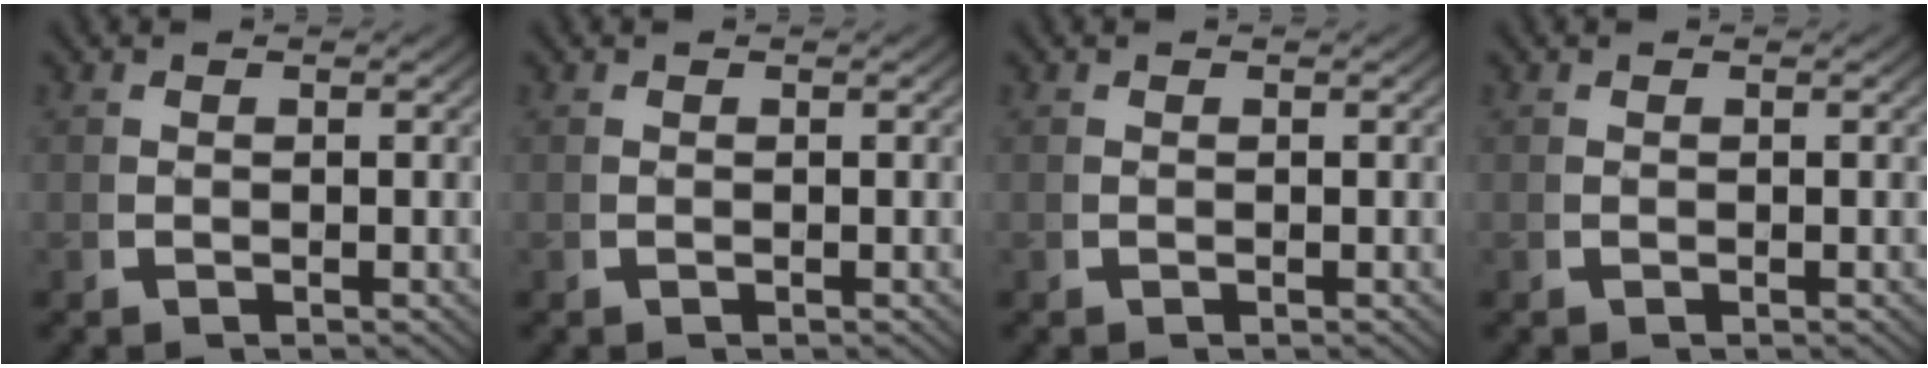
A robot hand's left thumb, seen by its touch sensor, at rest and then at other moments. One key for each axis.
{"total": 0.0}
{"total": 0.0}
{"total": 0.0}